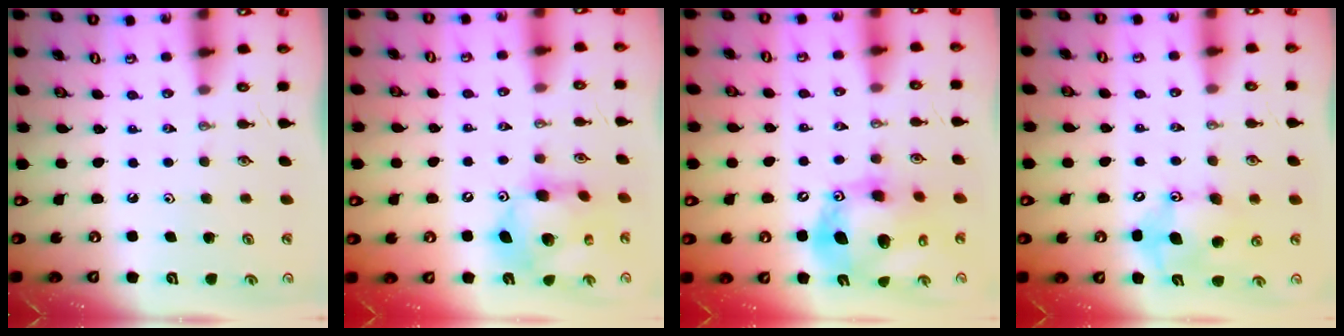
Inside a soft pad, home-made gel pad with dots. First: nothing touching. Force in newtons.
{"total": 12.9, "press": 12.9, "slide": 1.1}
{"total": 17.1, "press": 16.9, "slide": 2.8}
{"total": 11.8, "press": 11.6, "slide": 1.9}